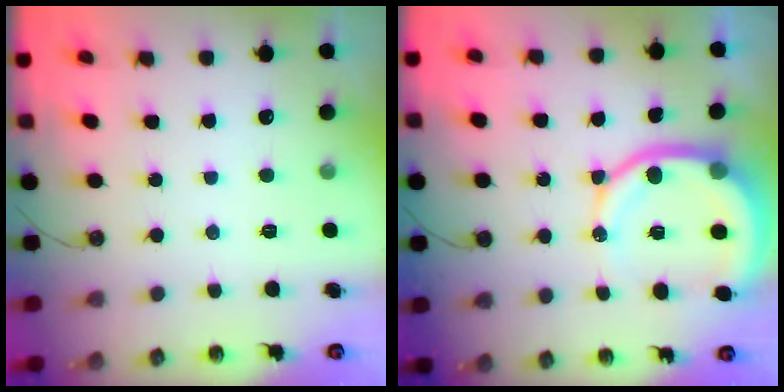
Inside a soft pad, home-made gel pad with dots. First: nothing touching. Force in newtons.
{"total": 12.9, "press": 12.8, "slide": 1.6}